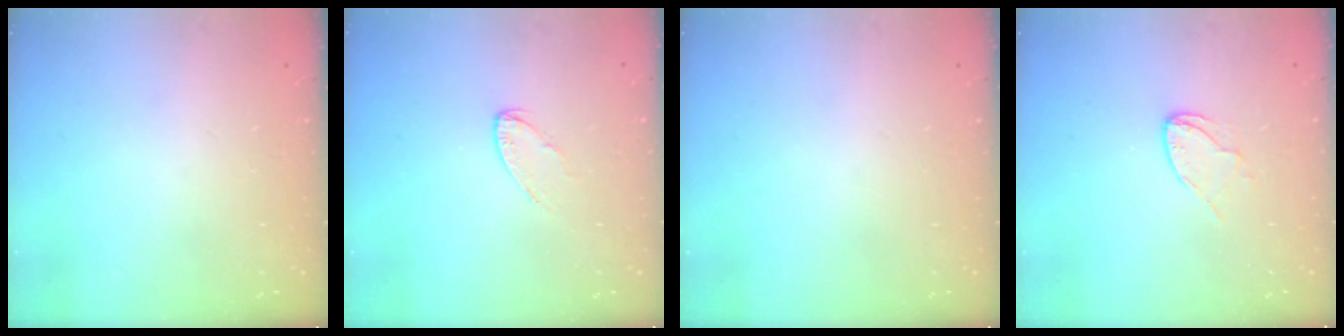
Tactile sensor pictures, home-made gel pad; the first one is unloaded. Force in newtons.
{"total": 4.7, "press": 4.7, "slide": 0.4}
{"total": 0.0}
{"total": 6.3, "press": 6.3, "slide": 0.6}